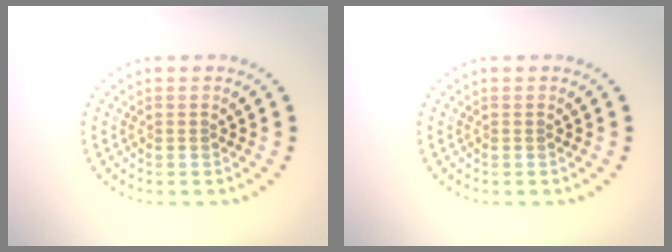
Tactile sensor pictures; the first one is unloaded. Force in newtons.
{"total": 0.0}